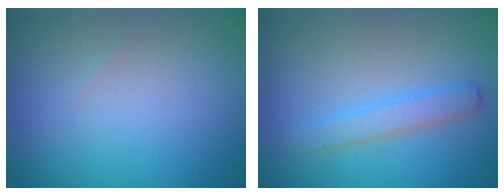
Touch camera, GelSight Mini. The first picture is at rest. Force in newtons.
{"total": 2.0, "press": 2.0, "slide": 0.0}